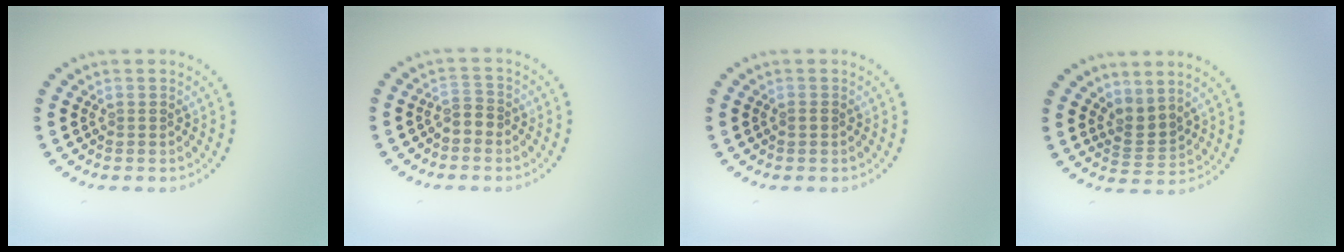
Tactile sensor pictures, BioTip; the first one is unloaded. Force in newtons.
{"total": 1.3, "press": 1.2, "slide": 0.6}
{"total": 0.7, "press": 0.7, "slide": 0.1}
{"total": 2.3, "press": 1.5, "slide": 1.7}